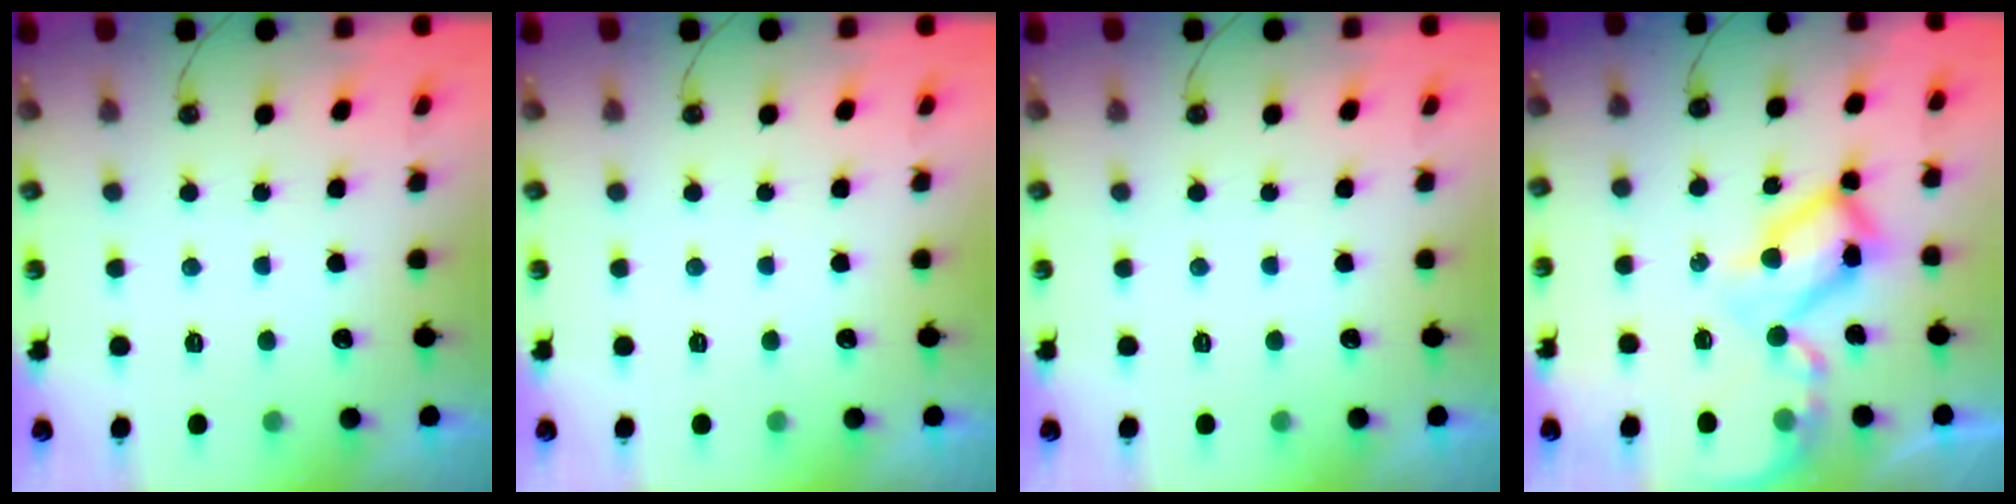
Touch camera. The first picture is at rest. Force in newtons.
{"total": 0.0}
{"total": 0.0}
{"total": 14.7, "press": 14.6, "slide": 1.5}